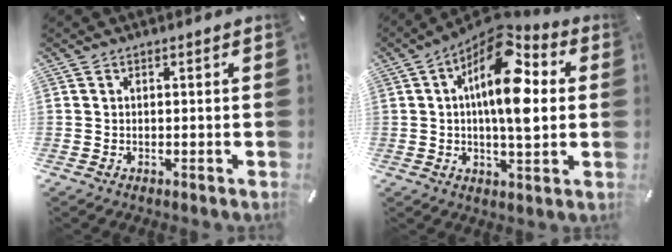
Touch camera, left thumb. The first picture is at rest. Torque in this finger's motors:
{"motor_torque": [1.02, 1.06, 2.32, -0.46, 0.60]}